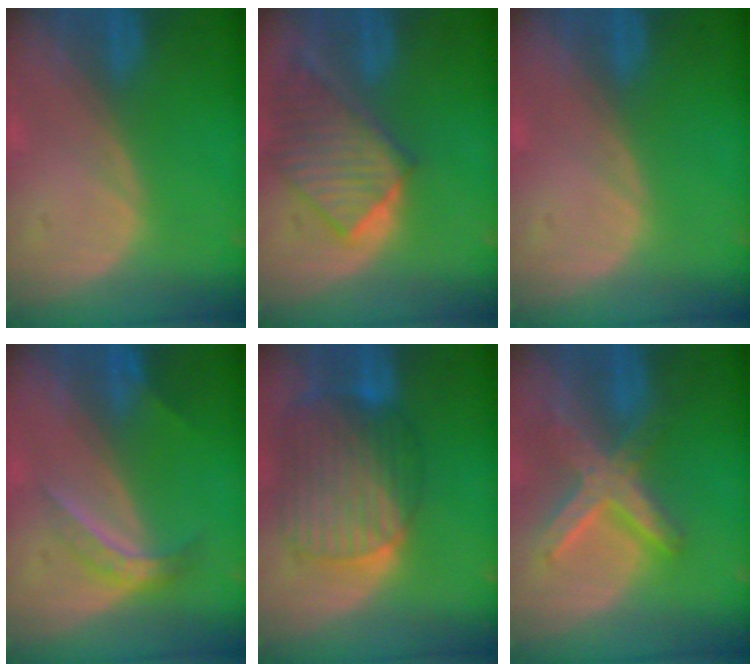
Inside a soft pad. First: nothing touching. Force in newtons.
{"total": 9.4, "press": 8.3, "slide": 4.6}
{"total": 0.0}
{"total": 4.6, "press": 4.1, "slide": 2.1}
{"total": 10.6, "press": 9.1, "slide": 5.4}
{"total": 8.2, "press": 7.1, "slide": 4.1}